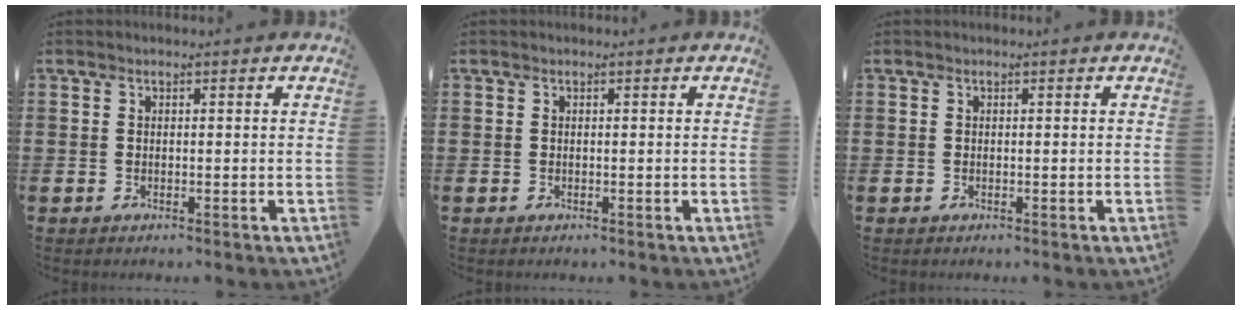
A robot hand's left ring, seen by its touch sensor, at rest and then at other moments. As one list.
[{"total": 0.0}, {"total": 0.0}]